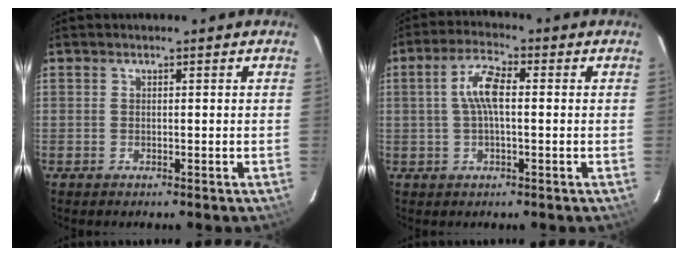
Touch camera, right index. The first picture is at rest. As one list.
[{"total": 6.2, "force": [0.4, 2.1, 5.8], "torque": [-0.117, 0.015, 0.007]}]